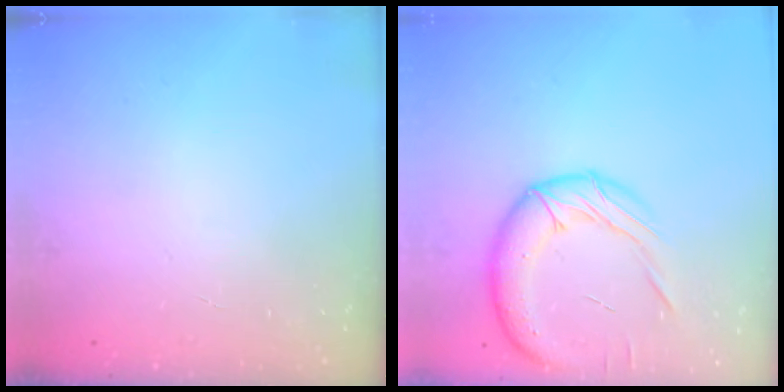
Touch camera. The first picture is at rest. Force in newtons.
{"total": 18.1, "press": 17.9, "slide": 2.6}